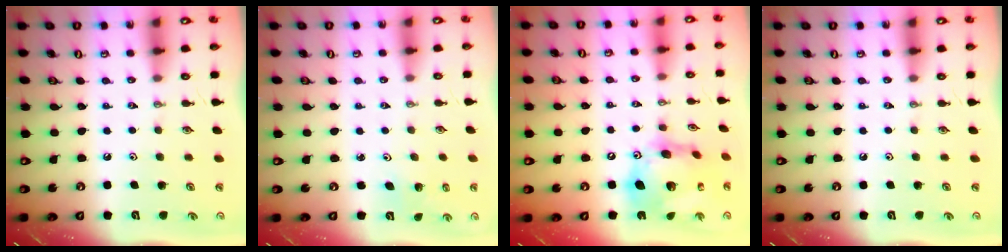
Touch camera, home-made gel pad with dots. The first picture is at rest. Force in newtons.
{"total": 1.1, "press": 1.1, "slide": 0.1}
{"total": 19.2, "press": 19.1, "slide": 2.0}
{"total": 0.0}